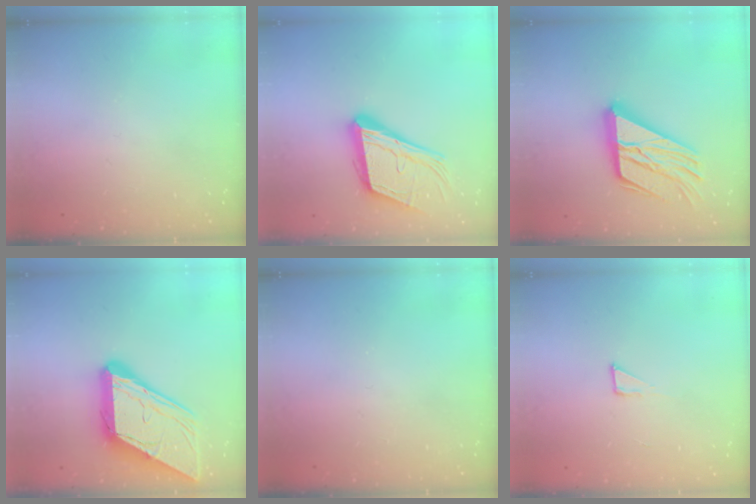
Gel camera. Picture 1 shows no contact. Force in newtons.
{"total": 18.7, "press": 18.4, "slide": 3.0}
{"total": 21.7, "press": 21.6, "slide": 2.2}
{"total": 23.4, "press": 23.3, "slide": 2.5}
{"total": 0.0}
{"total": 3.7, "press": 3.7, "slide": 0.4}